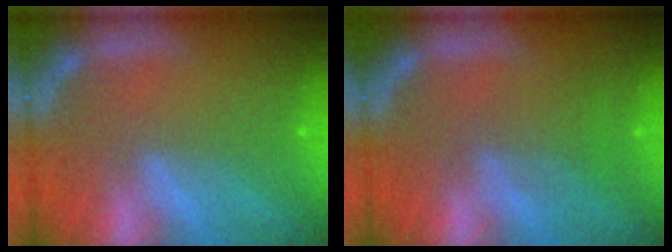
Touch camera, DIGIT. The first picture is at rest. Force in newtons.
{"total": 2.5}